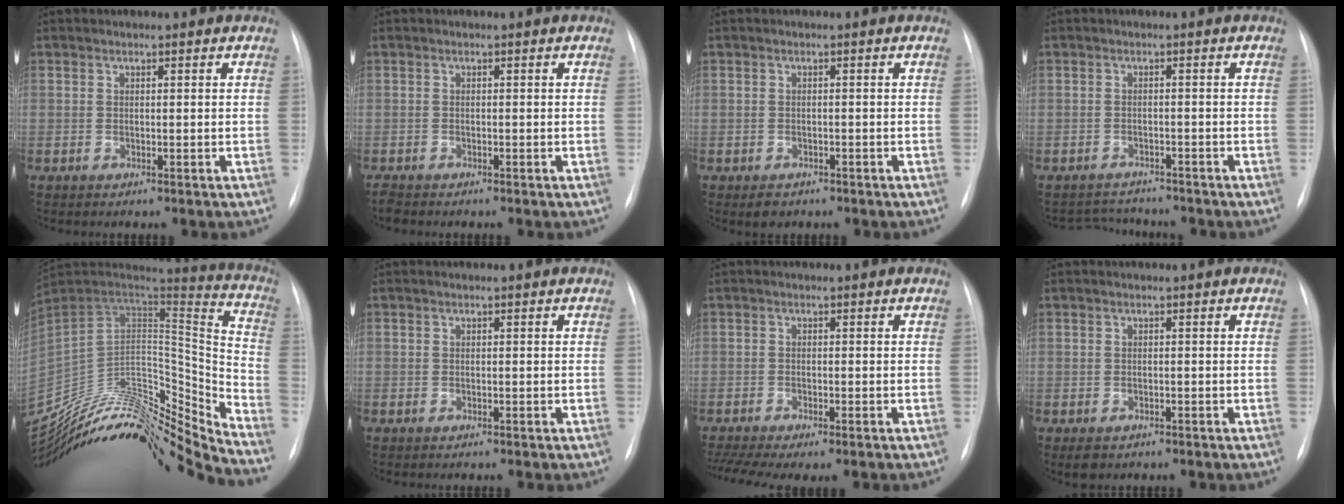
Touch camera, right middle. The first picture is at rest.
{"total": 1.2, "force": [-1.1, 0.2, 0.2], "torque": [-0.008, -0.004, -0.017]}
{"total": 2.0, "force": [-1.3, 1.3, 0.7], "torque": [-0.011, 0.001, -0.014]}
{"total": 3.9, "force": [-3.7, 1.0, -0.5], "torque": [0.002, 0.002, -0.056]}
{"total": 28.3, "force": [-25.5, 4.2, 11.5], "torque": [-0.191, 0.018, -0.406]}
{"total": 0.0}
{"total": 9.1, "force": [-7.0, 2.1, 5.5], "torque": [-0.099, -0.002, -0.108]}
{"total": 2.0, "force": [-1.3, 1.3, 0.8], "torque": [-0.012, -0.001, -0.013]}